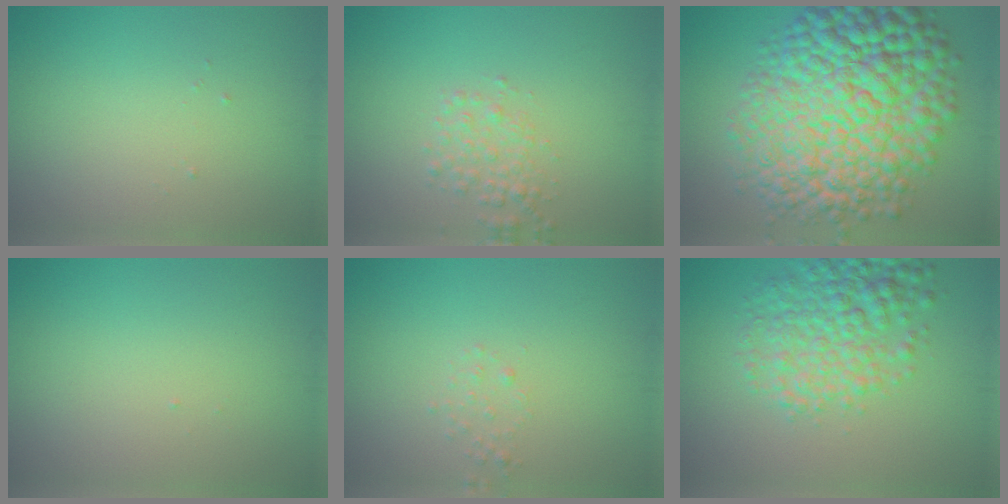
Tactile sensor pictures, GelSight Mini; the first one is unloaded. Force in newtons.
{"total": 2.1, "press": 2.1, "slide": 0.0}
{"total": 15.9, "press": 15.9, "slide": 0.1}
{"total": 0.0}
{"total": 0.8, "press": 0.8, "slide": 0.1}
{"total": 5.9, "press": 5.9, "slide": 0.1}